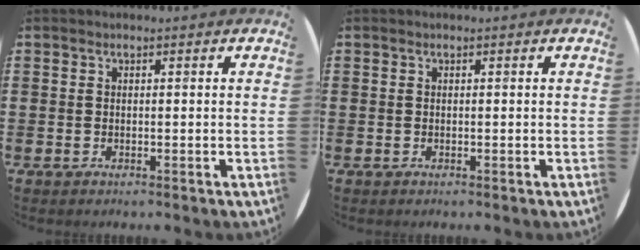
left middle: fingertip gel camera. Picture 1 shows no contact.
{"total": 0.0}